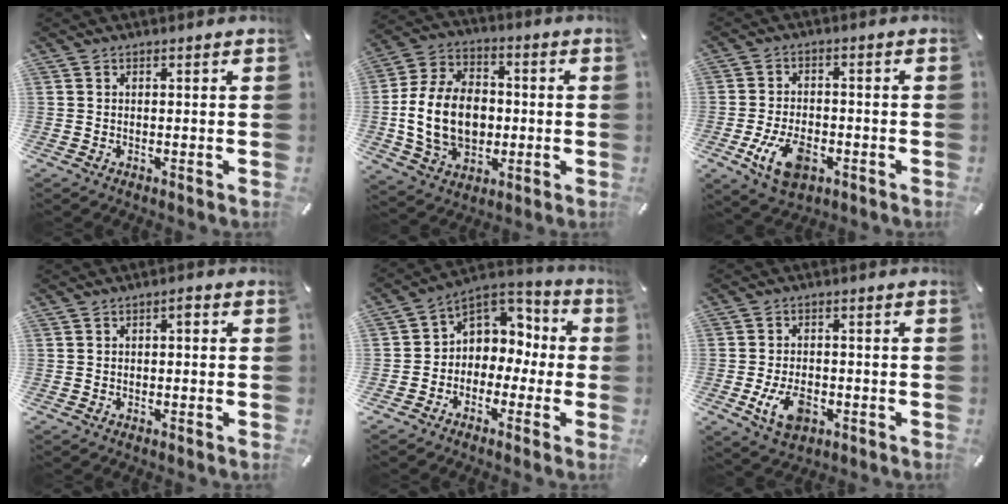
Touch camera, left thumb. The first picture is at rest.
{"total": 16.9, "force": [-1.5, 12.4, 11.4], "torque": [-0.259, 0.010, -0.027]}
{"total": 9.6, "force": [-3.8, 5.7, 6.7], "torque": [-0.131, 0.002, -0.070]}
{"total": 1.9, "force": [-0.2, 1.0, 1.6], "torque": [-0.033, 0.010, -0.007]}
{"total": 7.7, "force": [0.9, 7.3, 2.3], "torque": [-0.033, -0.009, 0.020]}
{"total": 7.6, "force": [-2.6, 4.9, 5.2], "torque": [-0.098, 0.002, -0.049]}